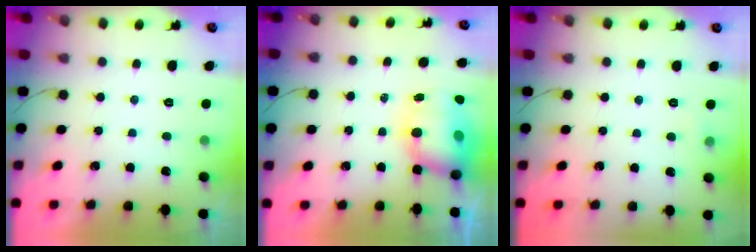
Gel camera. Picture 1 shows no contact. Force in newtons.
{"total": 10.4, "press": 10.2, "slide": 2.1}
{"total": 3.9, "press": 2.7, "slide": 2.8}